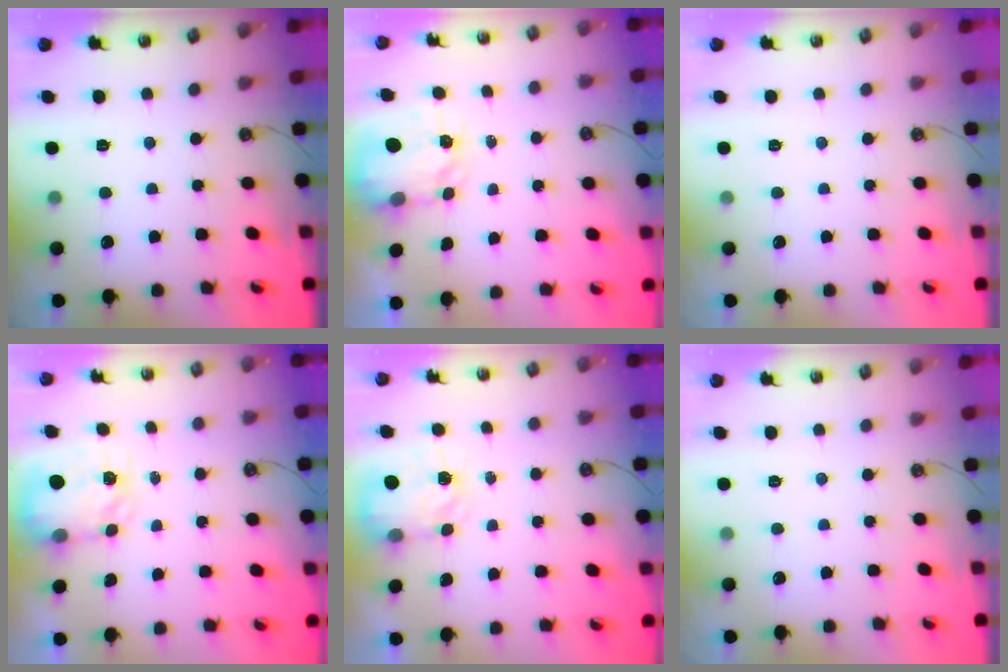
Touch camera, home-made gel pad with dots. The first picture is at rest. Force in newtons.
{"total": 3.5, "press": 3.4, "slide": 0.6}
{"total": 0.0}
{"total": 4.0, "press": 4.0, "slide": 0.5}
{"total": 4.0, "press": 3.9, "slide": 0.7}
{"total": 0.0}